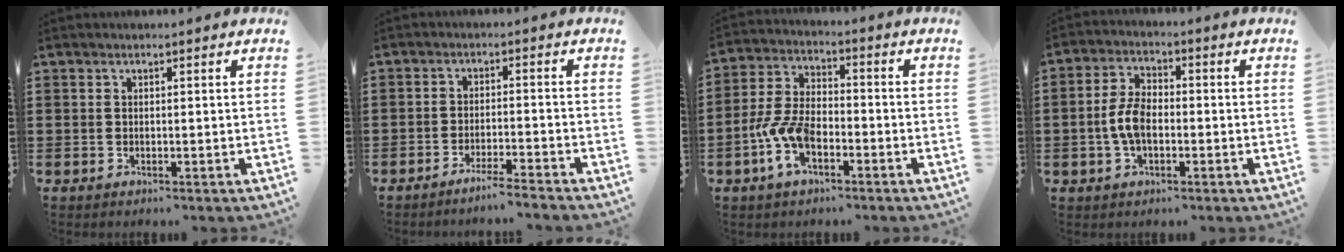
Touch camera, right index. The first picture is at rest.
{"total": 3.2, "force": [-3.0, -0.5, 1.0], "torque": [-0.018, -0.002, -0.059]}
{"total": 8.3, "force": [-3.4, 4.1, 6.3], "torque": [-0.161, -0.006, -0.071]}
{"total": 5.8, "force": [-1.2, 3.2, 4.8], "torque": [-0.121, -0.004, -0.031]}